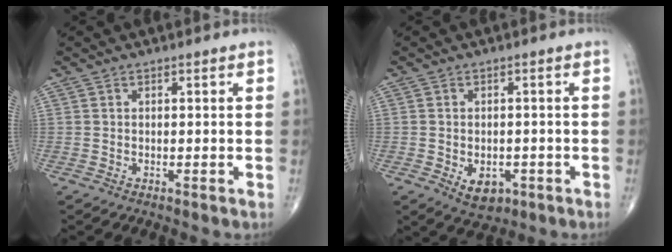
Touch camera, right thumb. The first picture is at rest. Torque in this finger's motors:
{"motor_torque": [-0.01, 0.10, -0.37, -0.14, 0.02]}